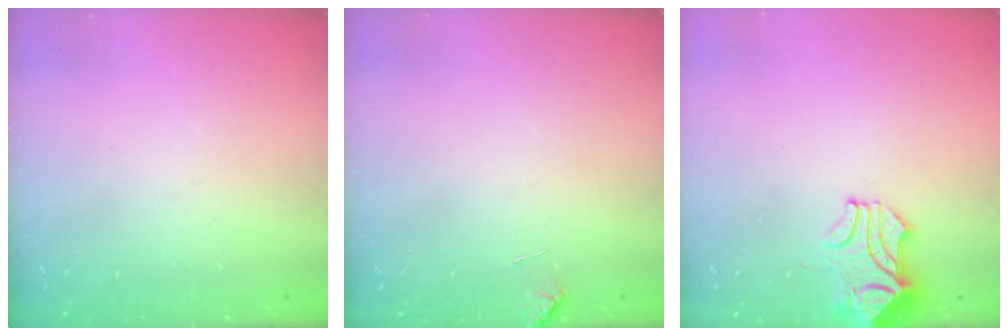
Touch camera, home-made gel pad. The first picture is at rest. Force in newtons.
{"total": 0.8, "press": 0.4, "slide": 0.7}
{"total": 2.6, "press": 2.4, "slide": 1.0}